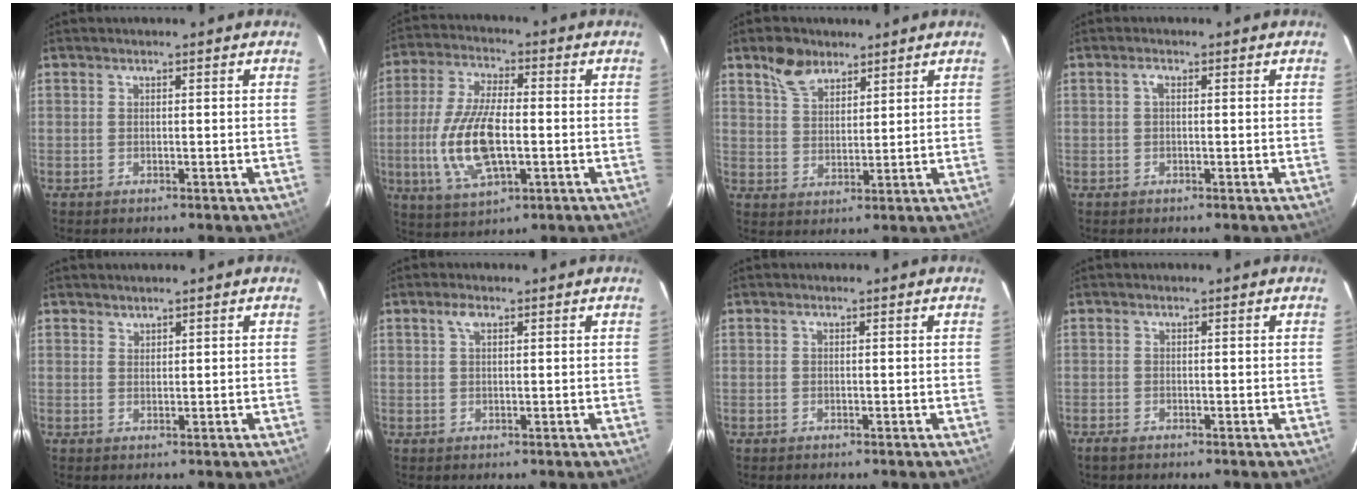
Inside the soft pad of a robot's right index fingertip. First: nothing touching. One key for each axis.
{"total": 14.2, "fx": -2.4, "fy": 5.5, "fz": 12.8, "tx": -0.270, "ty": -0.005, "tz": -0.042}
{"total": 6.3, "fx": 4.4, "fy": 3.5, "fz": 2.7, "tx": -0.048, "ty": 0.011, "tz": 0.084}
{"total": 1.0, "fx": 0.1, "fy": 0.5, "fz": 0.9, "tx": -0.018, "ty": 0.005, "tz": 0.000}
{"total": 9.7, "fx": 8.8, "fy": 3.5, "fz": 2.4, "tx": -0.050, "ty": -0.020, "tz": 0.182}
{"total": 1.9, "fx": 0.9, "fy": 0.8, "fz": 1.4, "tx": -0.028, "ty": 0.006, "tz": 0.017}
{"total": 0.0}
{"total": 1.4, "fx": -1.2, "fy": 0.5, "fz": 0.5, "tx": -0.013, "ty": -0.006, "tz": -0.025}